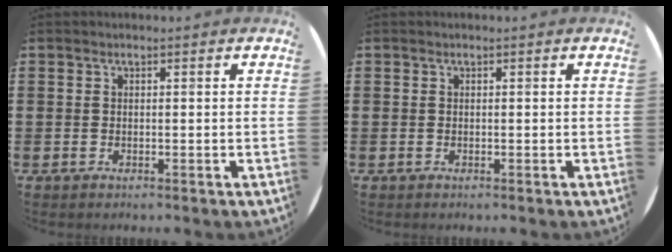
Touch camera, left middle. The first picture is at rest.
{"total": 0.0}